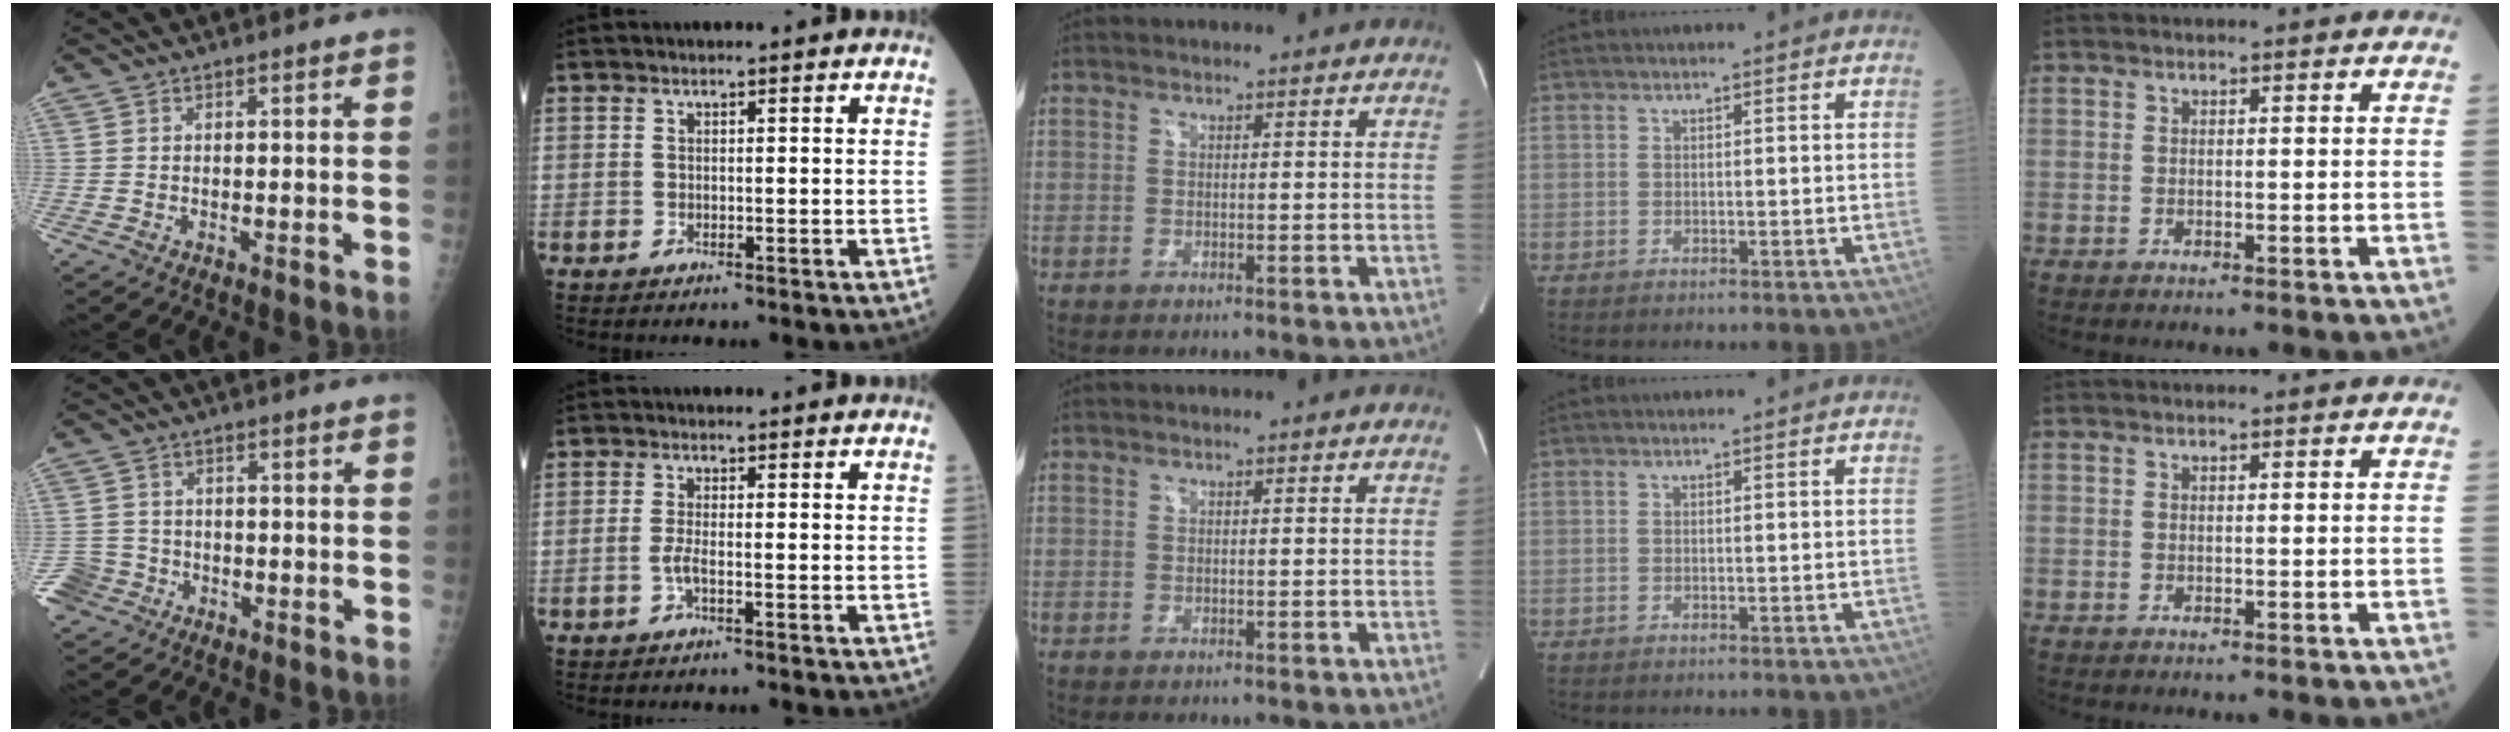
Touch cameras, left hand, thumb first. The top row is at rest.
{"thumb": {"total": 5.5, "force": [-3.0, 4.5, 0.5], "torque": [-0.003, 0.020, -0.054]}, "index": {"total": 1.7, "force": [-0.8, 0.0, 1.5], "torque": [-0.032, 0.000, -0.019]}}